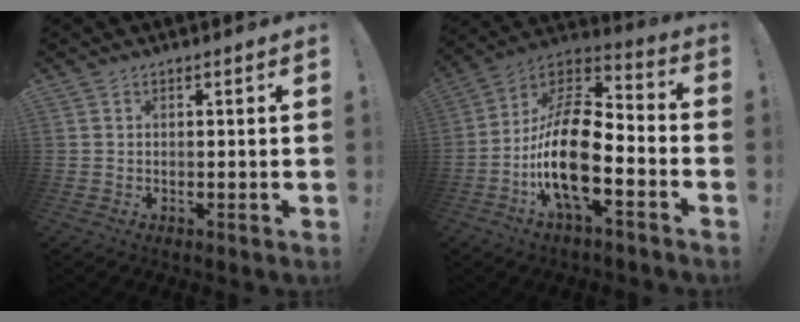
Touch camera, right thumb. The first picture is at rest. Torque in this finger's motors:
{"motor_torque": [2.50, 2.51, 0.31, -0.10, 0.39]}